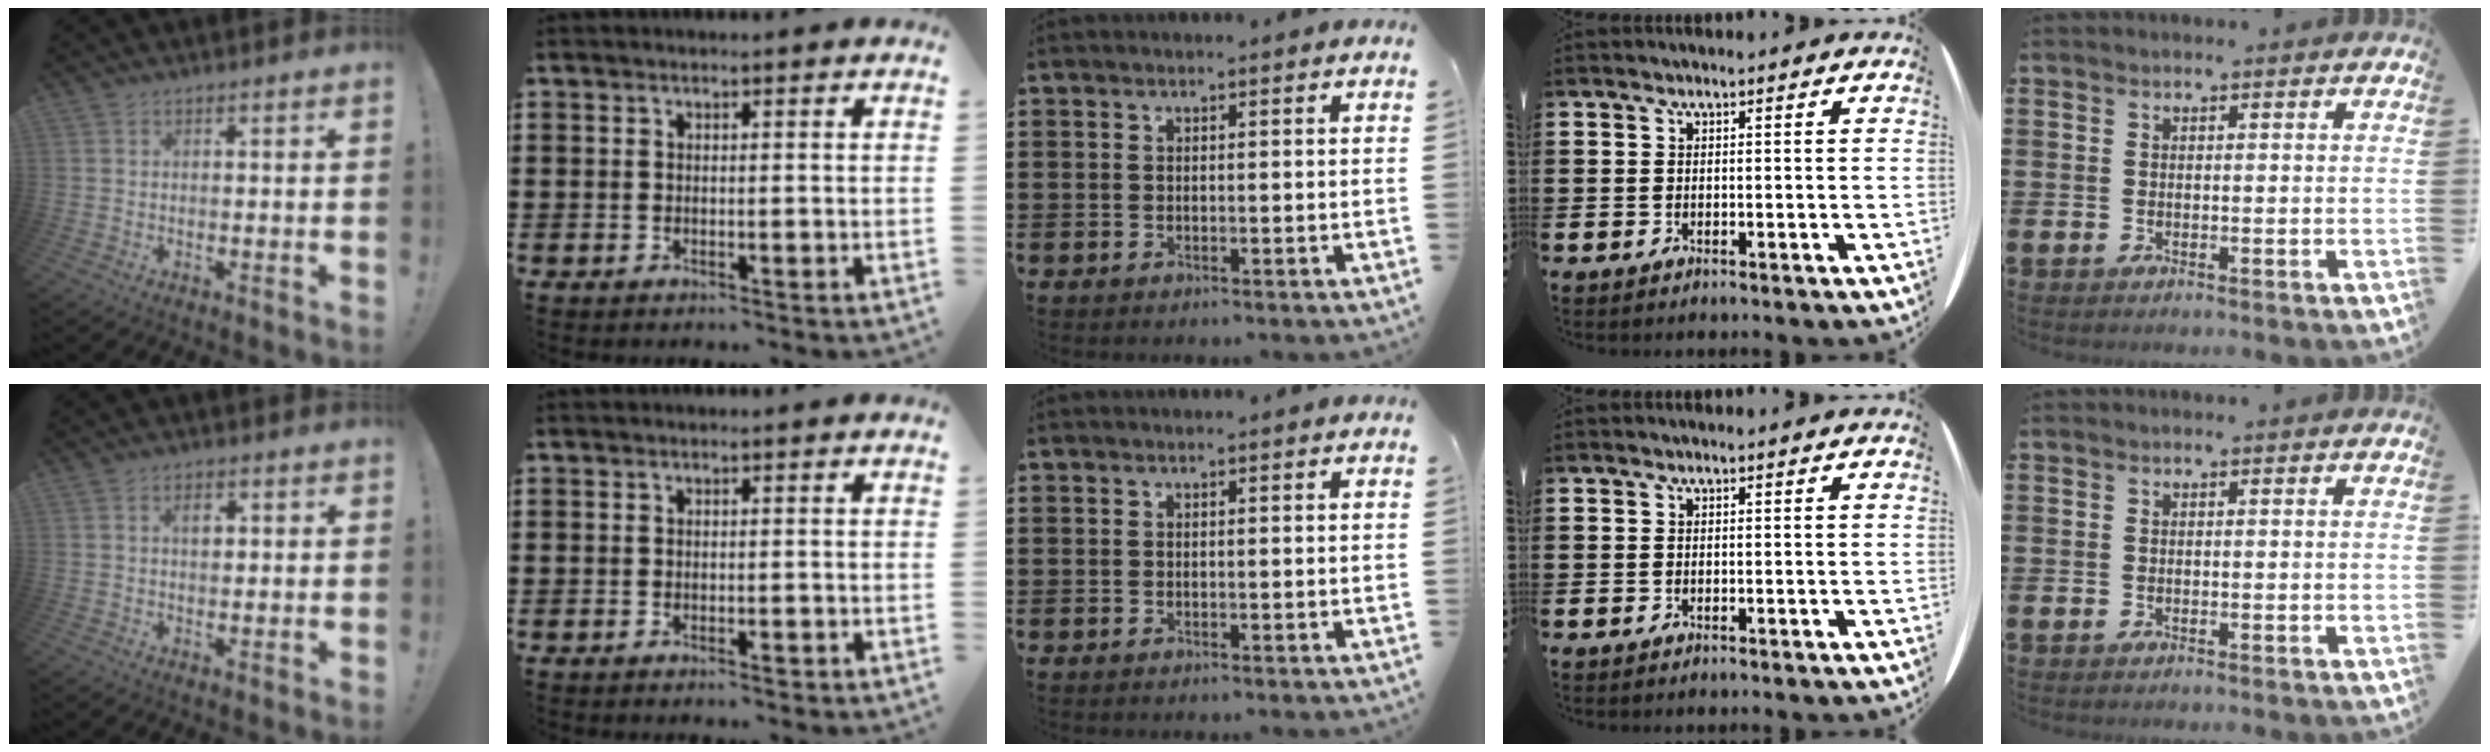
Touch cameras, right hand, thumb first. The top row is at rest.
{"thumb": {"total": 2.7, "force": [0.8, 1.6, 2.0], "torque": [-0.019, -0.001, 0.007]}, "index": {"total": 0.8, "force": [-0.5, 0.3, 0.6], "torque": [-0.013, -0.005, -0.008]}}